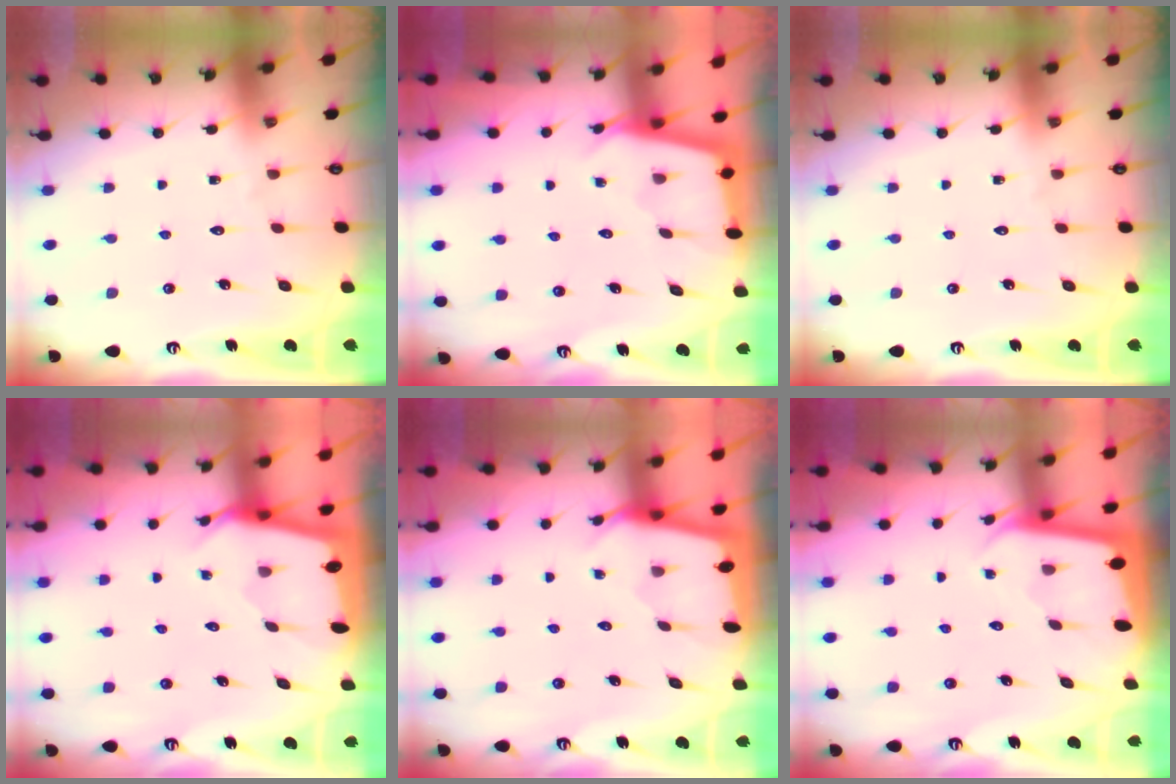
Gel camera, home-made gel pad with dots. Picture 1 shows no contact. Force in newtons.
{"total": 2.3, "press": 2.3, "slide": 0.1}
{"total": 0.0}
{"total": 2.1, "press": 2.1, "slide": 0.2}
{"total": 2.0, "press": 2.0, "slide": 0.3}
{"total": 2.0, "press": 2.0, "slide": 0.0}